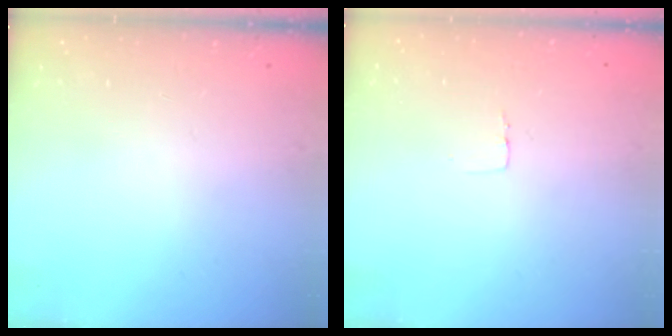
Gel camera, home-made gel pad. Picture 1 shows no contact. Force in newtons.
{"total": 2.6, "press": 2.6, "slide": 0.1}